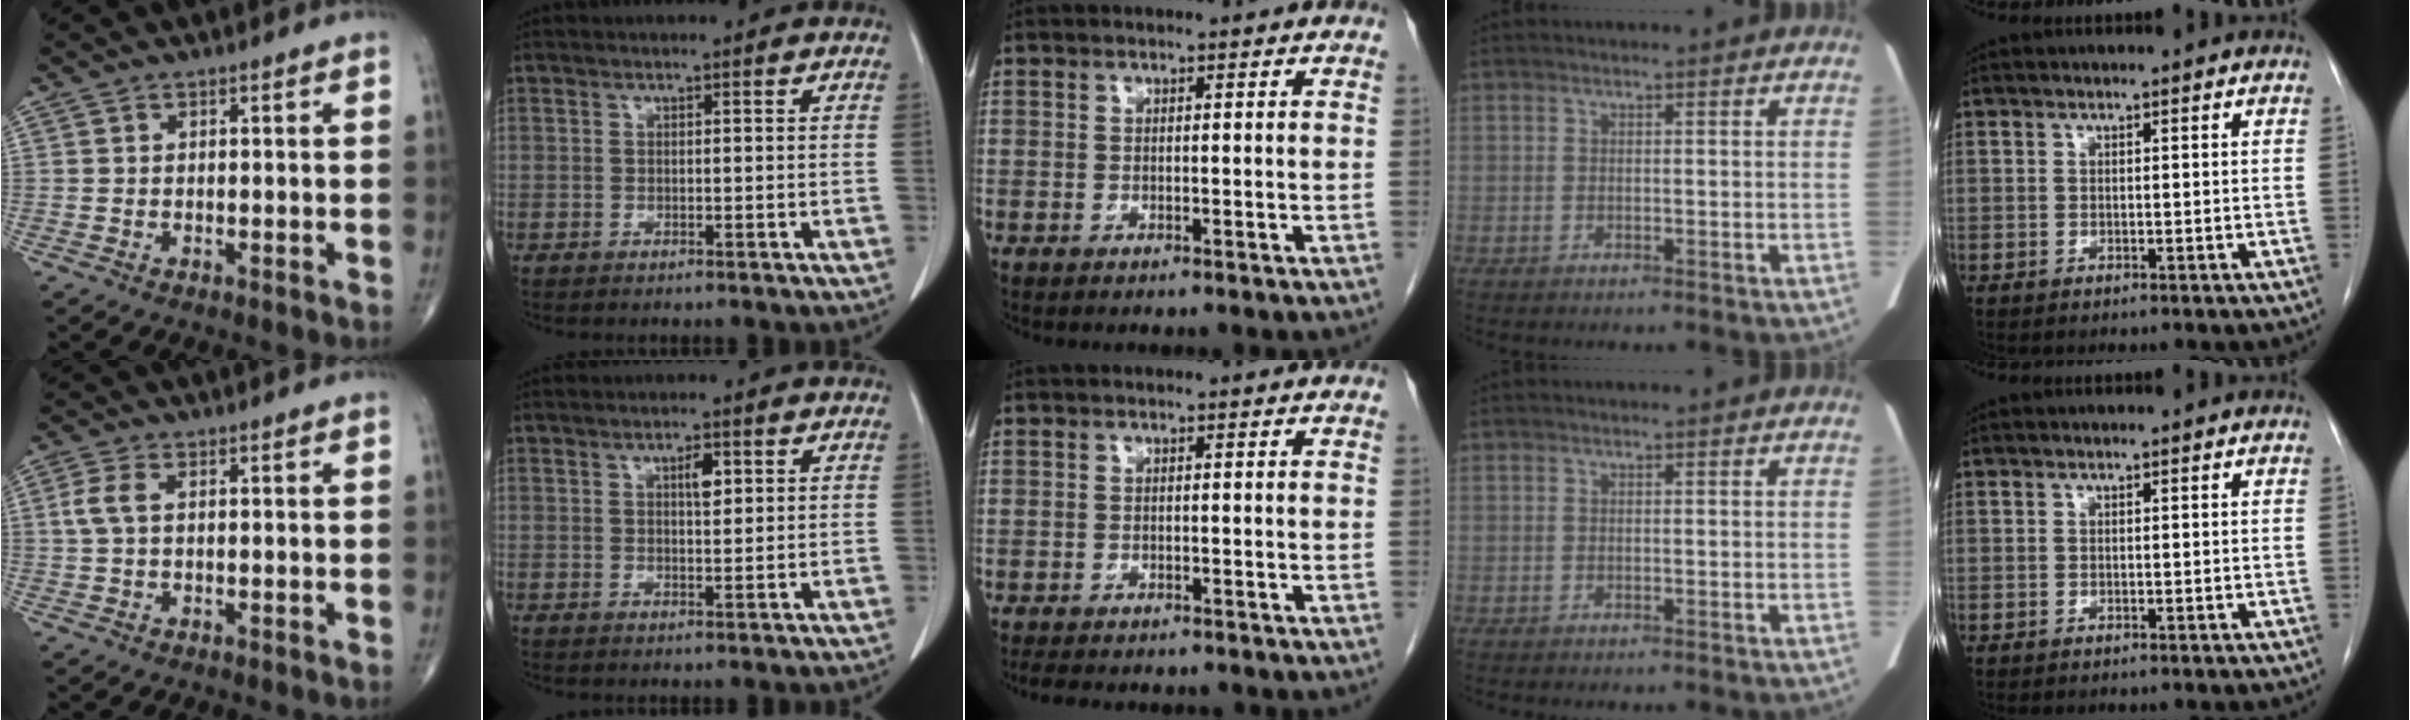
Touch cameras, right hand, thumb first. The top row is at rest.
{"thumb": {"total": 3.4, "force": [0.5, 1.8, 2.9], "torque": [-0.080, 0.011, 0.009]}, "index": {"total": 2.6, "force": [1.0, 0.9, 2.2], "torque": [-0.039, 0.000, 0.016]}, "middle": {"total": 5.9, "force": [-5.0, 1.7, 2.5], "torque": [-0.043, -0.011, -0.067]}}